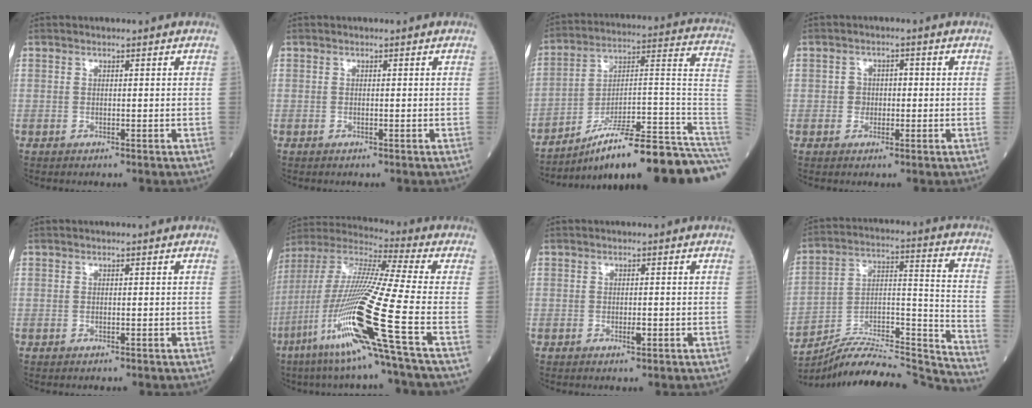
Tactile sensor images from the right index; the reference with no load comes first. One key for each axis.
{"total": 0.0}
{"total": 24.4, "fx": -18.2, "fy": 1.6, "fz": 16.1, "tx": -0.141, "ty": 0.041, "tz": -0.275}
{"total": 2.2, "fx": -0.3, "fy": 2.0, "fz": 0.9, "tx": -0.010, "ty": 0.007, "tz": -0.007}
{"total": 0.0}
{"total": 22.1, "fx": -8.7, "fy": -1.4, "fz": 20.3, "tx": -0.428, "ty": -0.041, "tz": -0.179}
{"total": 1.1, "fx": -0.4, "fy": 0.3, "fz": 1.0, "tx": -0.017, "ty": -0.001, "tz": -0.007}
{"total": 22.2, "fx": -21.5, "fy": 0.7, "fz": 5.4, "tx": -0.090, "ty": 0.034, "tz": -0.340}